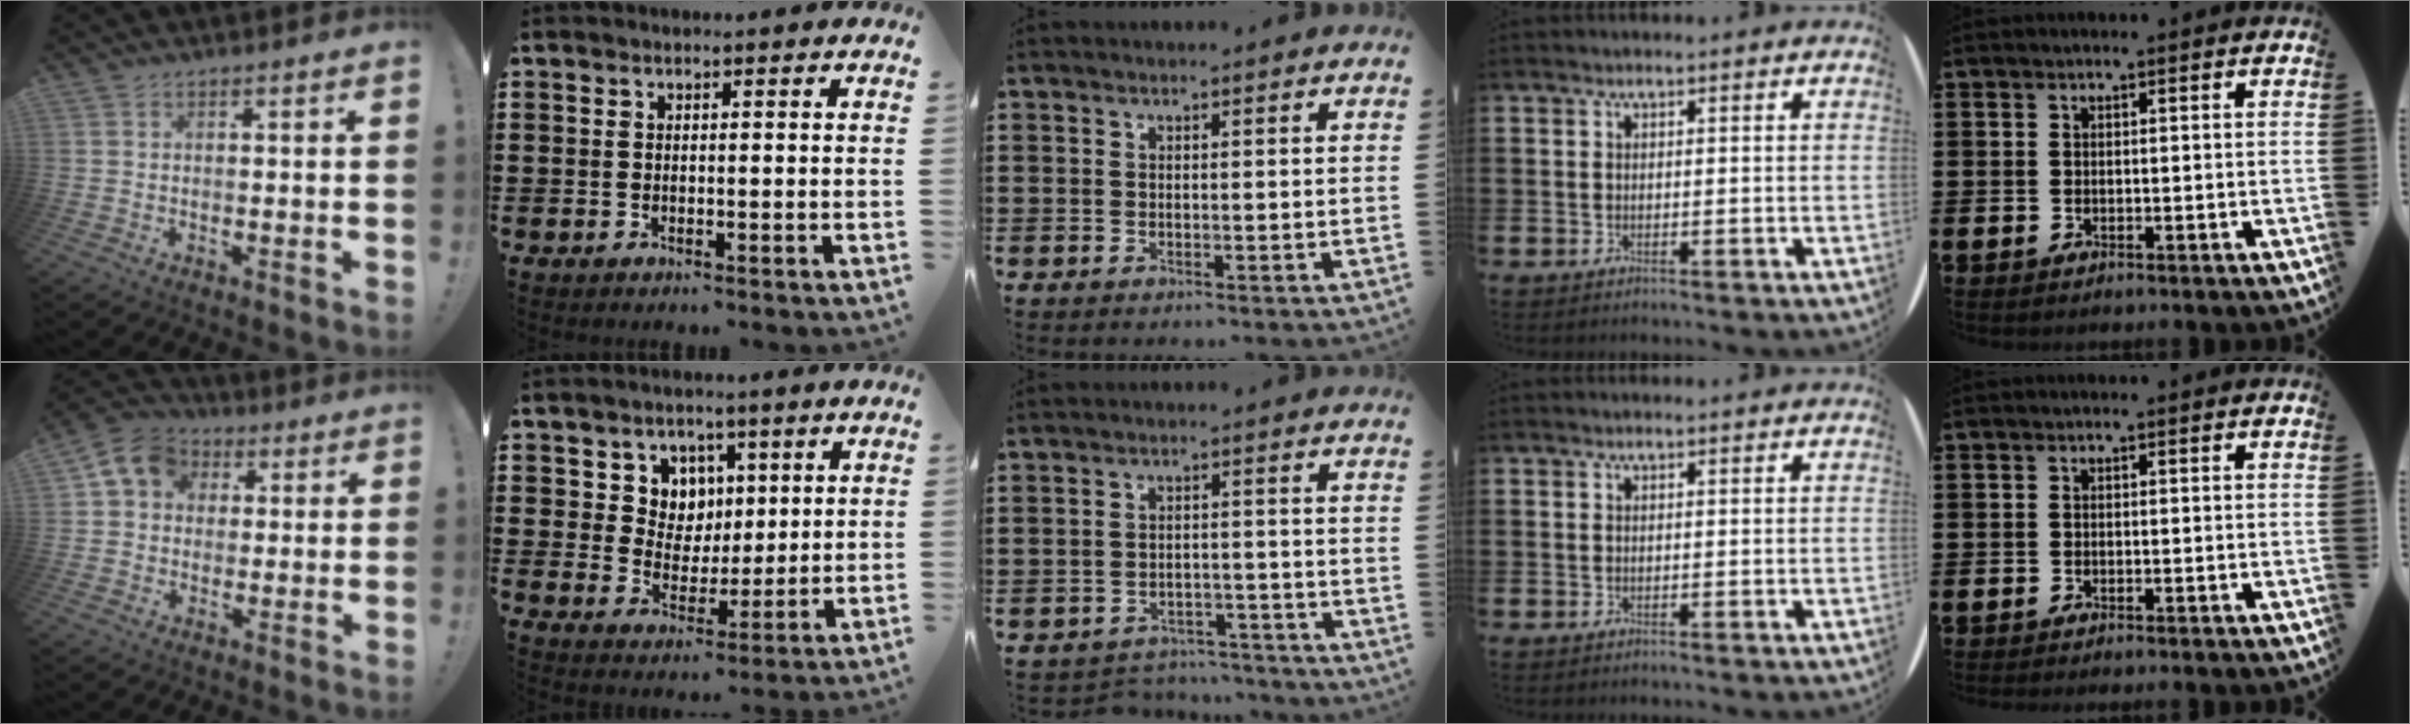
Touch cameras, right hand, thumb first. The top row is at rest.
{"thumb": {"total": 9.3, "force": [2.8, 7.7, 4.3], "torque": [-0.064, 0.003, 0.056]}, "index": {"total": 6.4, "force": [2.8, 5.6, 0.6], "torque": [-0.041, 0.001, 0.051]}, "middle": {"total": 3.5, "force": [-3.5, 0.5, -0.1], "torque": [-0.006, -0.001, -0.074]}}